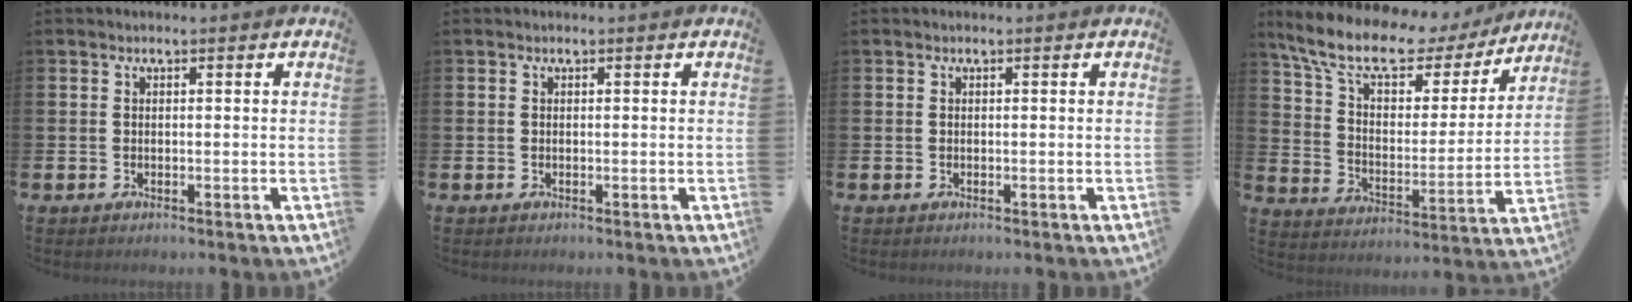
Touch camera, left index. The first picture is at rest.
{"total": 0.0}
{"total": 0.0}
{"total": 11.6, "force": [9.3, 4.2, 5.4], "torque": [-0.141, -0.054, 0.160]}